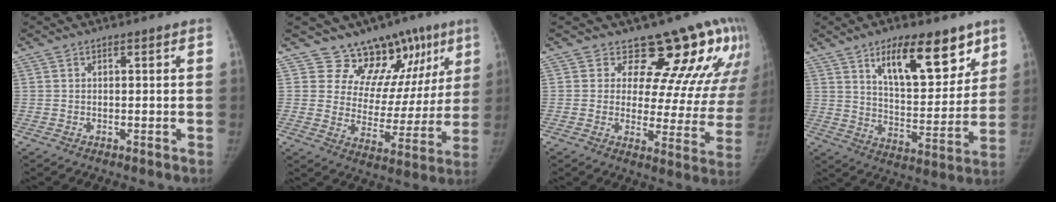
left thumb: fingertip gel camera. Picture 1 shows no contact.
{"total": 14.6, "force": [10.7, 8.8, 4.7], "torque": [-0.009, -0.065, 0.138]}
{"total": 16.6, "force": [12.6, 6.9, 8.5], "torque": [-0.050, -0.077, 0.142]}
{"total": 17.4, "force": [10.3, 7.2, 12.0], "torque": [-0.128, -0.060, 0.168]}